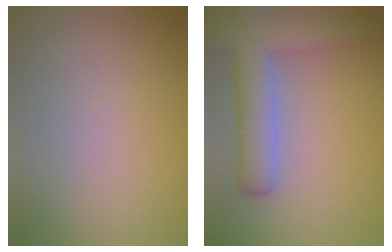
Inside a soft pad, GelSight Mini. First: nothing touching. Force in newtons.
{"total": 6.8, "press": 6.7, "slide": 0.6}